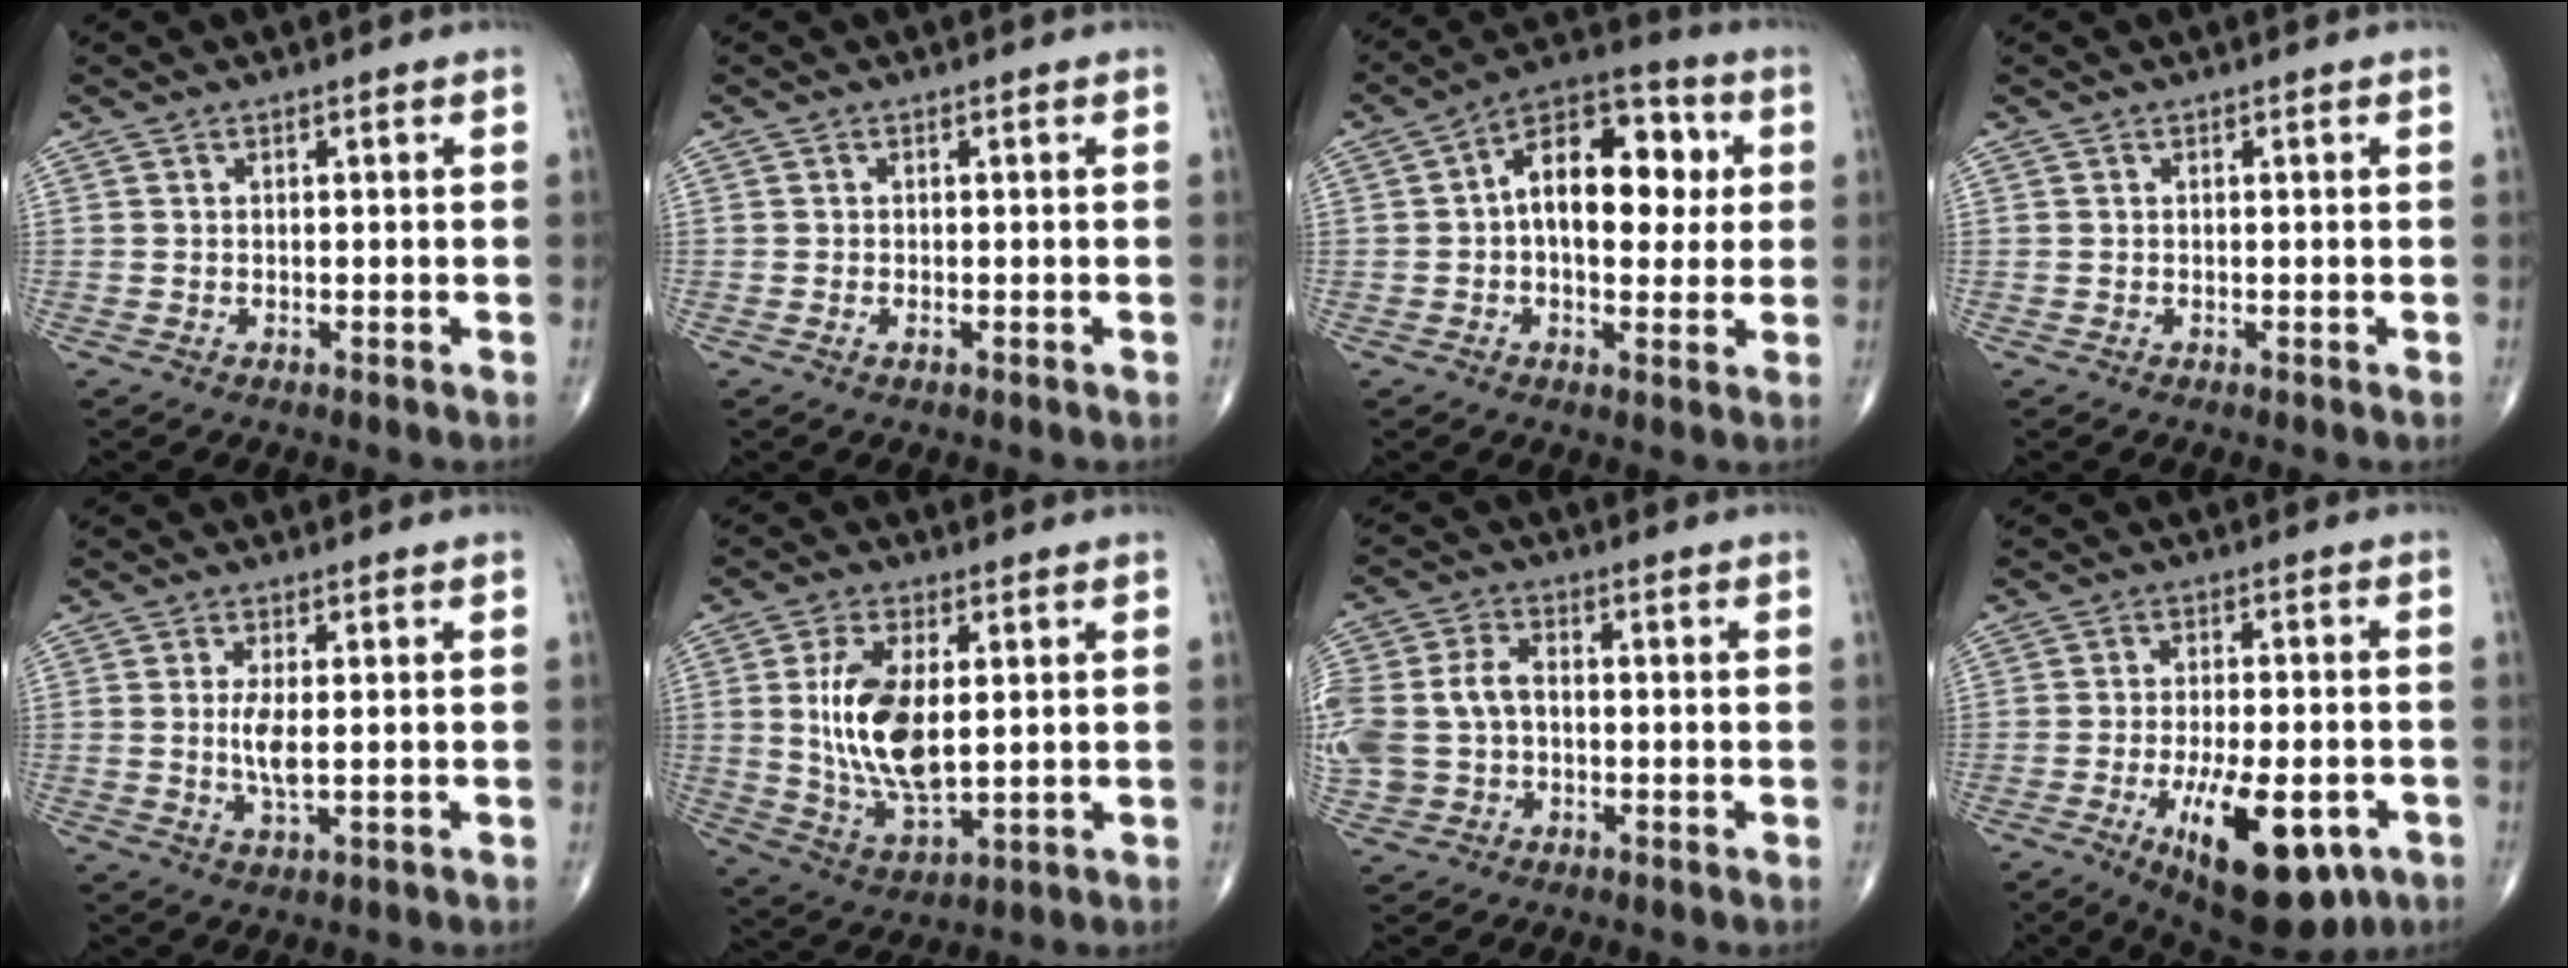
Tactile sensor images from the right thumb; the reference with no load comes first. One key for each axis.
{"total": 0.7, "fx": -0.3, "fy": 0.3, "fz": 0.6, "tx": -0.013, "ty": 0.000, "tz": -0.005}
{"total": 15.6, "fx": 2.0, "fy": 9.1, "fz": 12.6, "tx": -0.159, "ty": 0.027, "tz": 0.021}
{"total": 0.0}
{"total": 4.2, "fx": 0.2, "fy": 1.1, "fz": 4.0, "tx": -0.093, "ty": -0.012, "tz": 0.004}
{"total": 13.5, "fx": 1.7, "fy": 6.5, "fz": 11.7, "tx": -0.225, "ty": -0.019, "tz": 0.041}
{"total": 12.2, "fx": -0.7, "fy": 8.9, "fz": 8.3, "tx": -0.209, "ty": 0.021, "tz": -0.012}
{"total": 16.4, "fx": -6.6, "fy": 6.6, "fz": 13.6, "tx": -0.192, "ty": 0.006, "tz": -0.084}